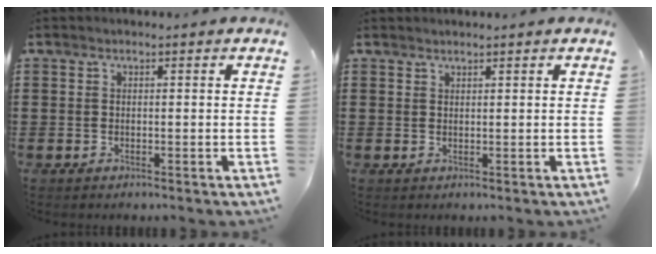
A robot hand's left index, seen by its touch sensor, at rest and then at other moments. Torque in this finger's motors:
{"motor_torque": [0.67, 0.67, -0.01, -0.01]}